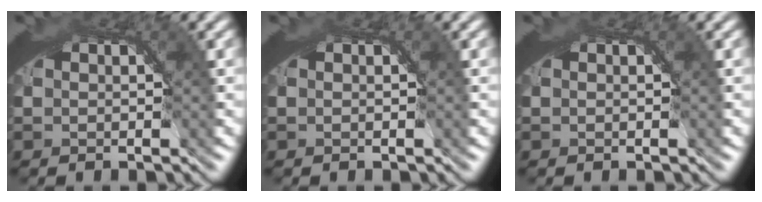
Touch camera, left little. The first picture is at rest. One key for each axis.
{"total": 0.0}
{"total": 0.0}